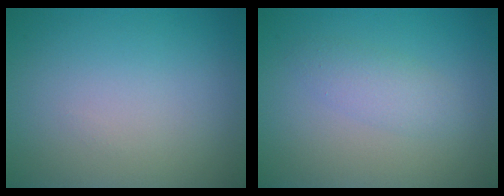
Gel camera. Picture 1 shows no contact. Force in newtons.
{"total": 2.0, "press": 2.0, "slide": 0.1}